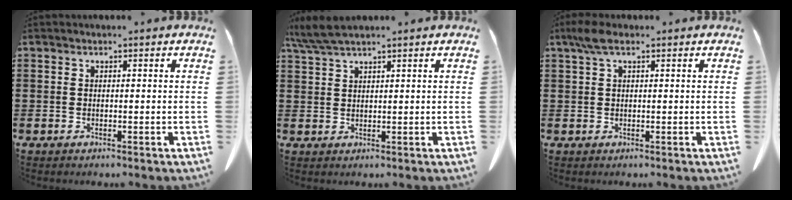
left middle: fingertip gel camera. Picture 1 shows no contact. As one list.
[{"total": 4.0, "force": [3.2, 0.2, 2.4], "torque": [-0.056, -0.004, 0.062]}, {"total": 3.0, "force": [1.3, 1.1, 2.5], "torque": [-0.061, 0.002, 0.021]}]